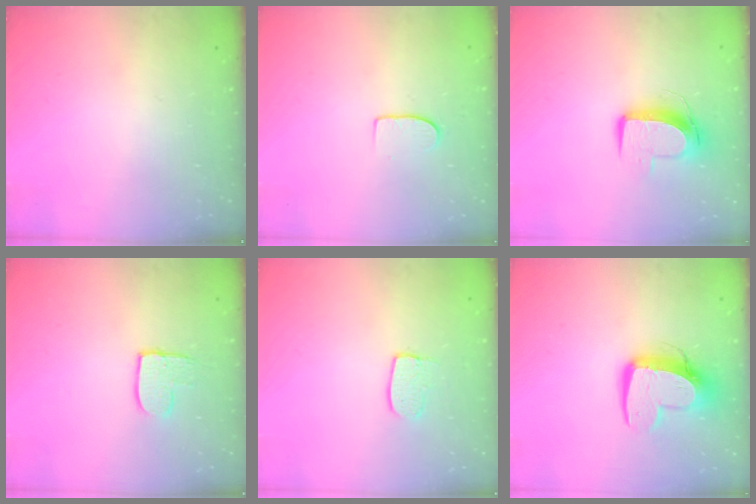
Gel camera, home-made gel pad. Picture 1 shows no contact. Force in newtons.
{"total": 6.6, "press": 6.6, "slide": 0.7}
{"total": 10.0, "press": 9.9, "slide": 0.8}
{"total": 7.0, "press": 7.0, "slide": 0.4}
{"total": 6.0, "press": 6.0, "slide": 0.3}
{"total": 13.0, "press": 12.9, "slide": 1.2}